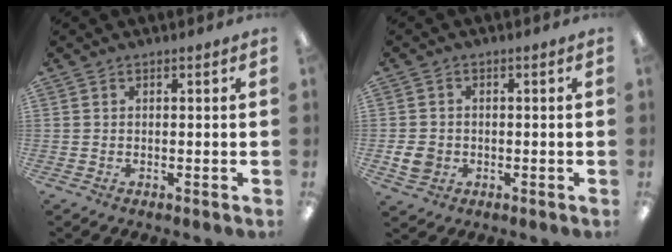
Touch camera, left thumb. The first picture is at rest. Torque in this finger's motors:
{"motor_torque": [-0.23, 0.28, -0.03, 0.23, 0.02]}